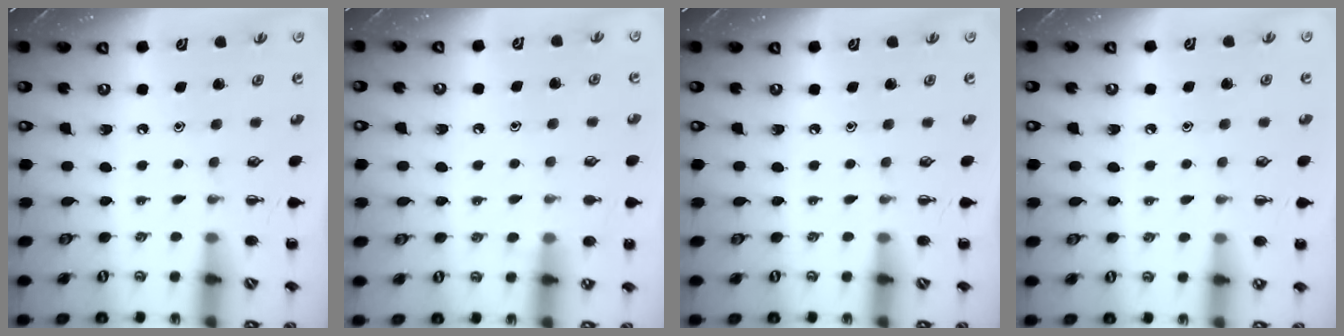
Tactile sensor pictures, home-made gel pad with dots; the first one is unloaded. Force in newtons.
{"total": 7.2, "press": 6.8, "slide": 2.4}
{"total": 0.0}
{"total": 5.8, "press": 5.4, "slide": 2.0}